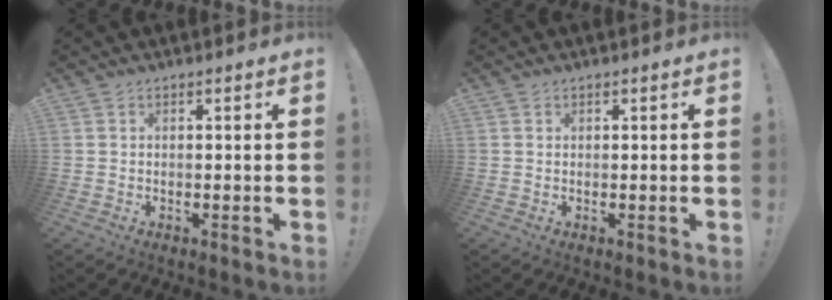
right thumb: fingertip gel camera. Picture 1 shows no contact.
{"total": 0.0}